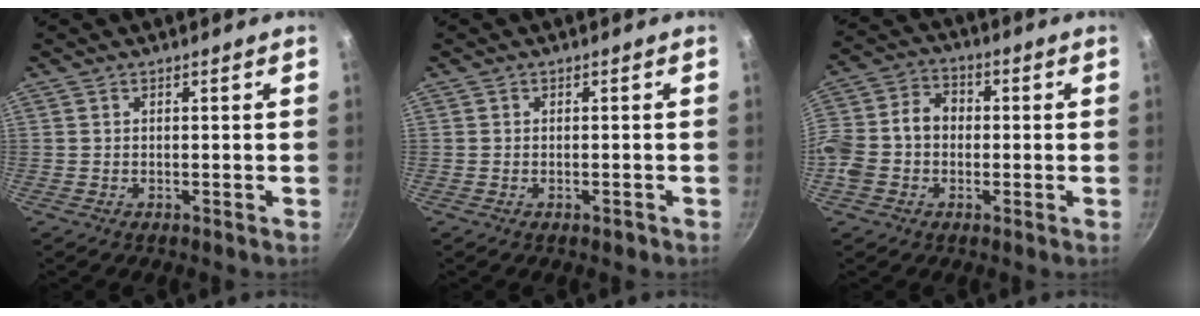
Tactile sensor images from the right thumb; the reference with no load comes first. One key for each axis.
{"total": 0.9, "fx": -0.6, "fy": 0.5, "fz": 0.5, "tx": -0.007, "ty": 0.003, "tz": -0.009}
{"total": 11.5, "fx": -1.0, "fy": 9.0, "fz": 7.0, "tx": -0.117, "ty": 0.032, "tz": -0.035}